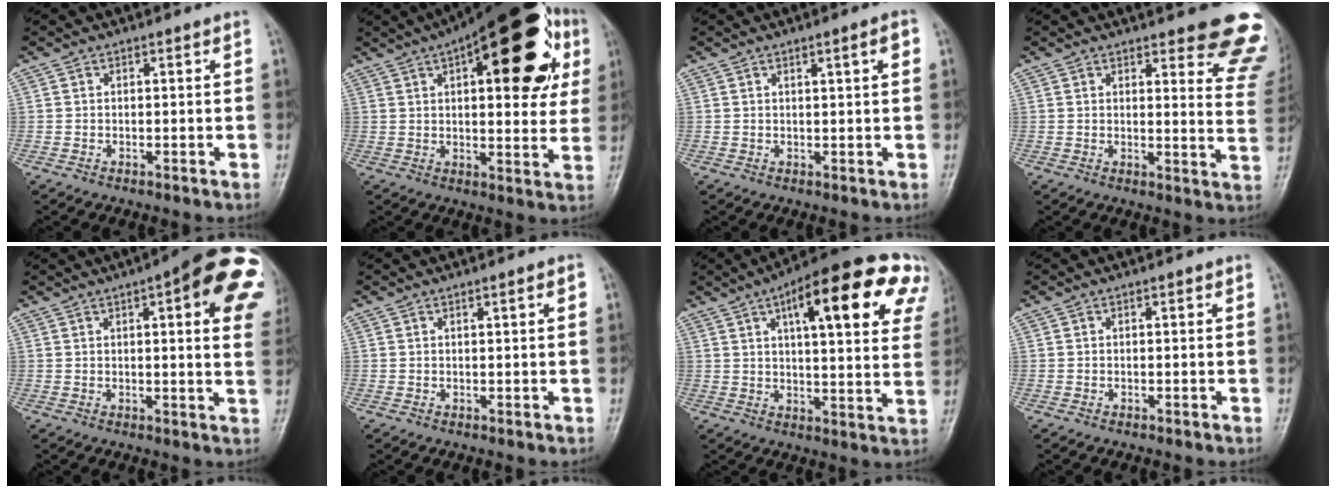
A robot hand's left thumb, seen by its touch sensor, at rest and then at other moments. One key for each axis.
{"total": 25.8, "fx": 9.4, "fy": 10.2, "fz": 21.7, "tx": -0.271, "ty": 0.015, "tz": 0.124}
{"total": 2.5, "fx": 1.0, "fy": 0.2, "fz": 2.3, "tx": -0.034, "ty": -0.001, "tz": 0.016}
{"total": 13.6, "fx": 11.0, "fy": 3.6, "fz": 7.2, "tx": -0.037, "ty": -0.074, "tz": 0.103}
{"total": 19.6, "fx": 6.6, "fy": 5.3, "fz": 17.7, "tx": -0.192, "ty": -0.001, "tz": 0.072}
{"total": 1.7, "fx": 0.6, "fy": 0.2, "fz": 1.6, "tx": -0.026, "ty": 0.002, "tz": 0.010}
{"total": 24.3, "fx": 11.1, "fy": 7.8, "fz": 20.2, "tx": -0.248, "ty": 0.000, "tz": 0.144}
{"total": 0.0}